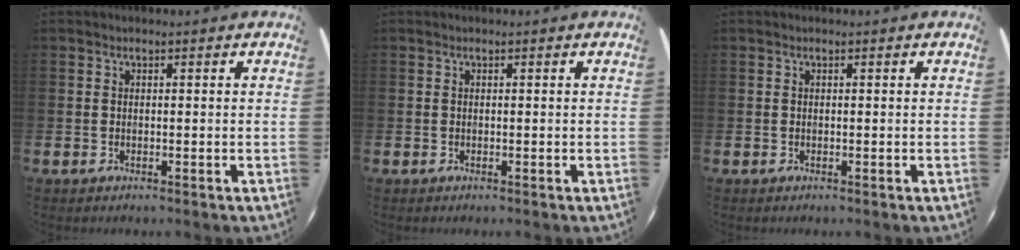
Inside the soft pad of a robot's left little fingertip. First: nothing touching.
{"total": 0.0}
{"total": 0.0}